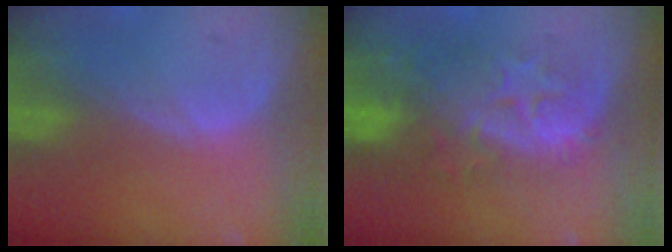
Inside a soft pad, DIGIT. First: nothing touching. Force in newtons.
{"total": 9.3, "press": 8.9, "slide": 2.8}